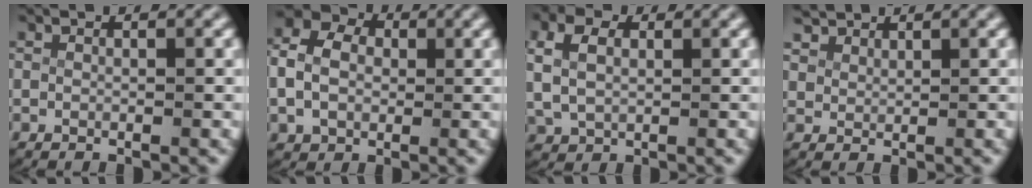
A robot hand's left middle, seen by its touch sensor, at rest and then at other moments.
{"total": 7.8, "force": [1.1, 6.5, 4.1], "torque": [-0.088, 0.012, 0.006]}
{"total": 4.9, "force": [1.2, 3.9, 2.7], "torque": [-0.077, -0.001, 0.026]}
{"total": 2.7, "force": [2.5, 0.7, 0.5], "torque": [-0.019, 0.000, 0.055]}